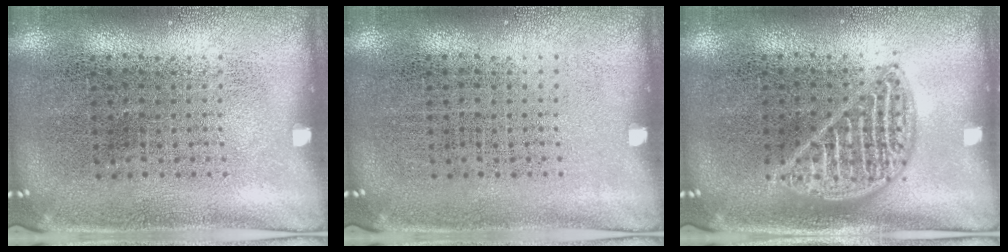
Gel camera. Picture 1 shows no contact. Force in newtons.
{"total": 0.0}
{"total": 1.9, "press": 1.9, "slide": 0.3}